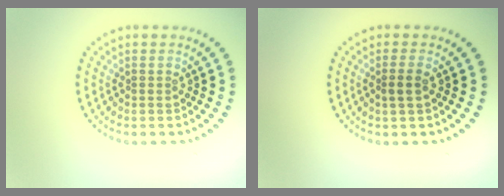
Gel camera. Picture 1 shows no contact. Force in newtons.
{"total": 1.4, "press": 1.2, "slide": 0.6}